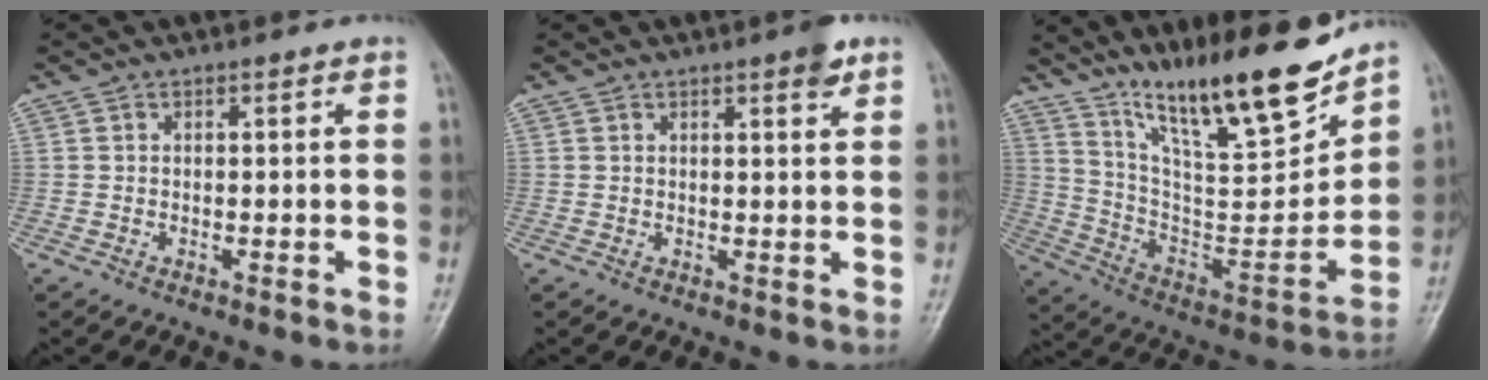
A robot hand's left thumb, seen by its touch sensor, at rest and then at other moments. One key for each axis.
{"total": 2.9, "fx": 1.9, "fy": 0.6, "fz": 2.1, "tx": -0.023, "ty": -0.009, "tz": 0.022}
{"total": 21.9, "fx": 16.5, "fy": 4.4, "fz": 13.7, "tx": -0.189, "ty": -0.091, "tz": 0.288}